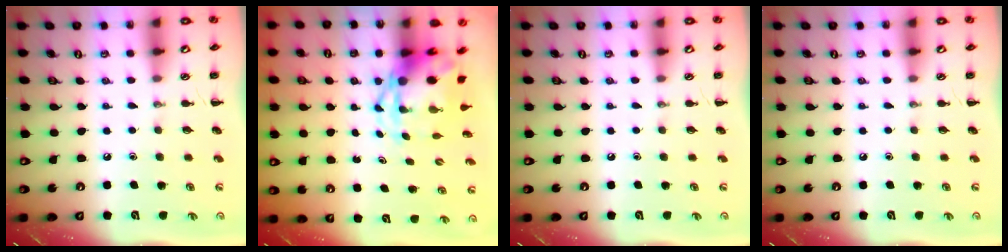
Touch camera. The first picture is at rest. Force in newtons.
{"total": 5.2, "press": 5.0, "slide": 1.4}
{"total": 0.0}
{"total": 0.0}